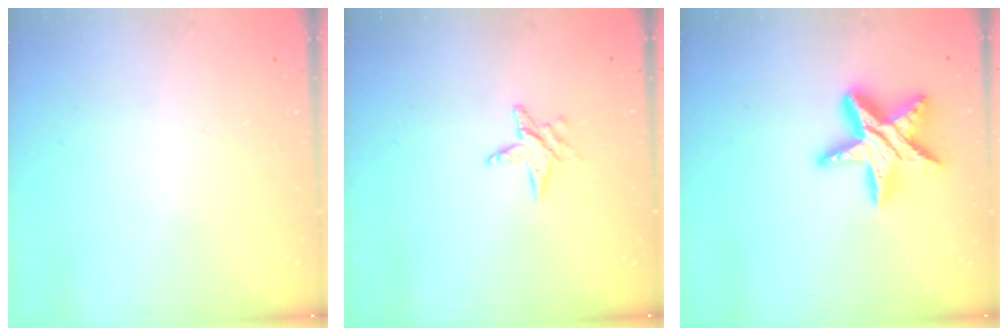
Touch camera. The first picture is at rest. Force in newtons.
{"total": 4.7, "press": 4.7, "slide": 0.5}
{"total": 16.9, "press": 16.8, "slide": 1.4}